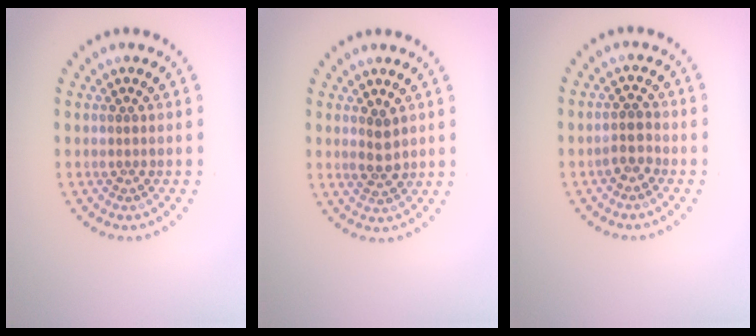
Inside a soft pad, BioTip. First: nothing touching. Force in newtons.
{"total": 1.8, "press": 1.8, "slide": 0.3}
{"total": 1.7, "press": 1.4, "slide": 1.0}